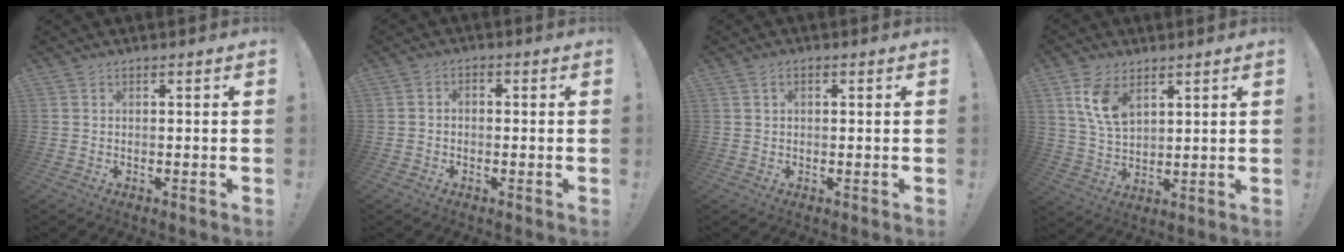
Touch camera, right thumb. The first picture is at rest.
{"total": 2.0, "force": [-1.2, 1.2, 1.0], "torque": [-0.014, 0.009, -0.023]}
{"total": 1.5, "force": [0.4, 1.0, 1.0], "torque": [-0.013, 0.002, 0.005]}
{"total": 9.9, "force": [5.2, 5.7, 6.1], "torque": [-0.113, -0.015, 0.099]}